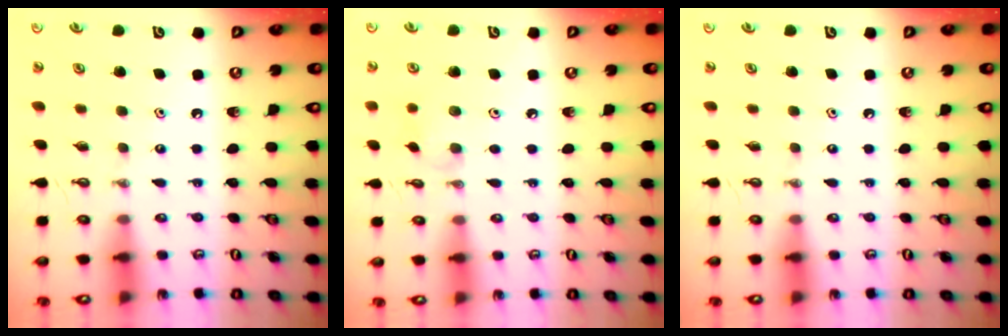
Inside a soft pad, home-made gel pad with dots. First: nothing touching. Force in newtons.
{"total": 6.1, "press": 6.1, "slide": 1.0}
{"total": 0.0}